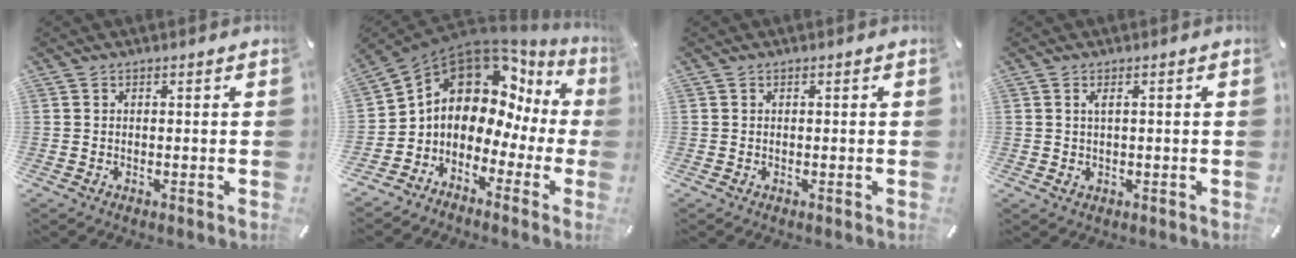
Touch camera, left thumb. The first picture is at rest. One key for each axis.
{"total": 11.3, "fx": 4.6, "fy": 8.5, "fz": 5.8, "tx": -0.108, "ty": -0.047, "tz": 0.076}
{"total": 0.0}
{"total": 1.9, "fx": 0.3, "fy": 0.7, "fz": 1.7, "tx": -0.033, "ty": 0.001, "tz": 0.004}